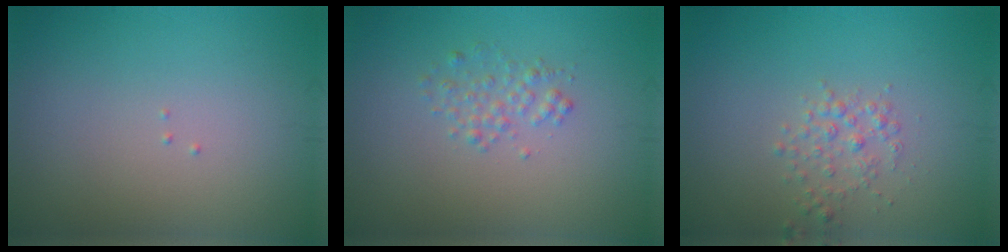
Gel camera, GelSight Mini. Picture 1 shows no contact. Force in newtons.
{"total": 1.5, "press": 1.5, "slide": 0.0}
{"total": 1.7, "press": 1.7, "slide": 0.1}